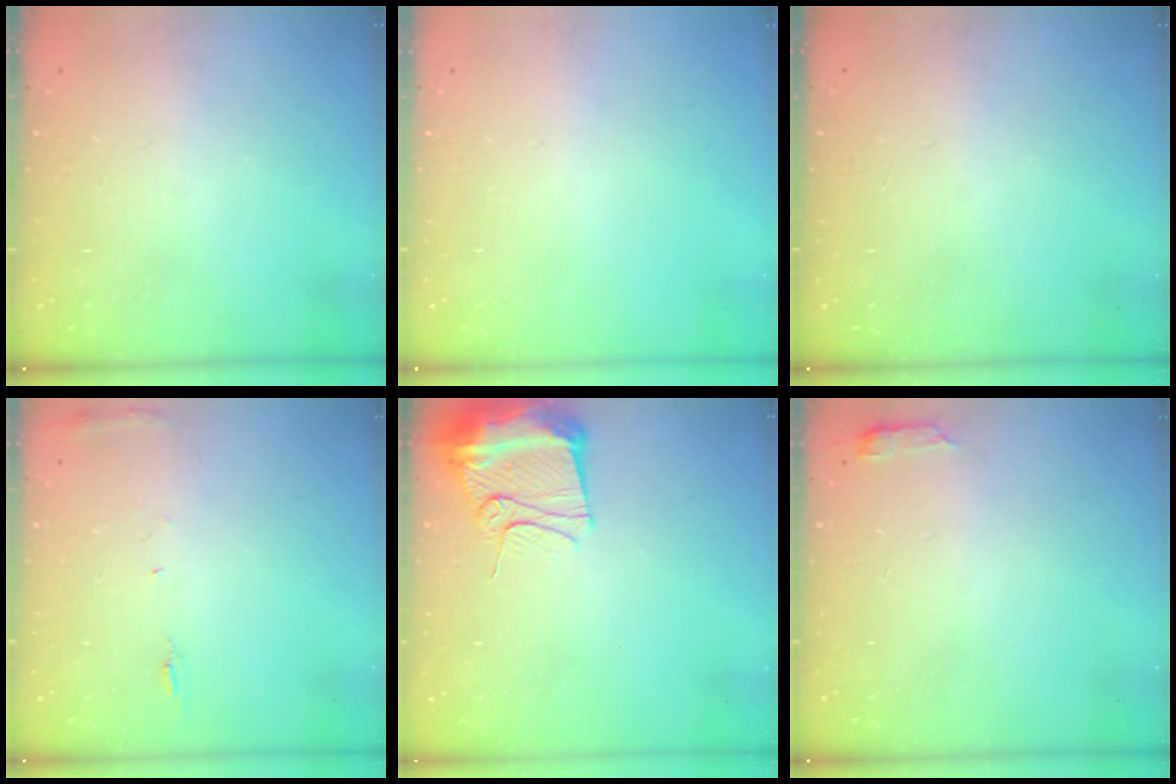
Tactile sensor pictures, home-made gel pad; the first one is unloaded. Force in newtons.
{"total": 0.0}
{"total": 1.0, "press": 0.0, "slide": 1.0}
{"total": 5.7, "press": 5.7, "slide": 0.6}
{"total": 12.1, "press": 12.0, "slide": 1.4}
{"total": 2.9, "press": 2.8, "slide": 0.6}